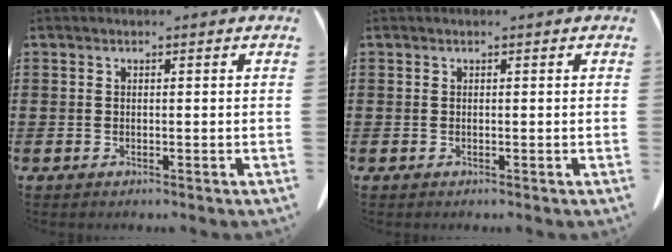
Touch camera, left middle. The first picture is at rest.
{"total": 0.0}